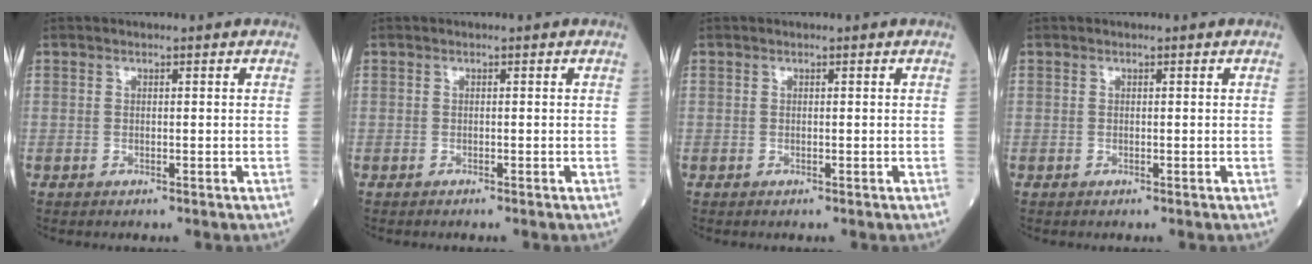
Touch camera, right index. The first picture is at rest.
{"total": 0.0}
{"total": 0.0}
{"total": 0.0}